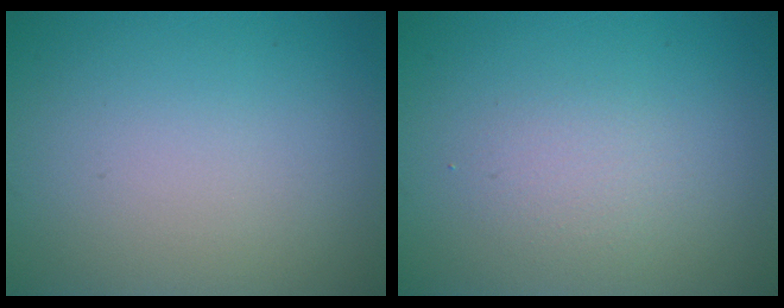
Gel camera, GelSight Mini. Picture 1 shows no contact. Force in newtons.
{"total": 1.6, "press": 1.6, "slide": 0.1}